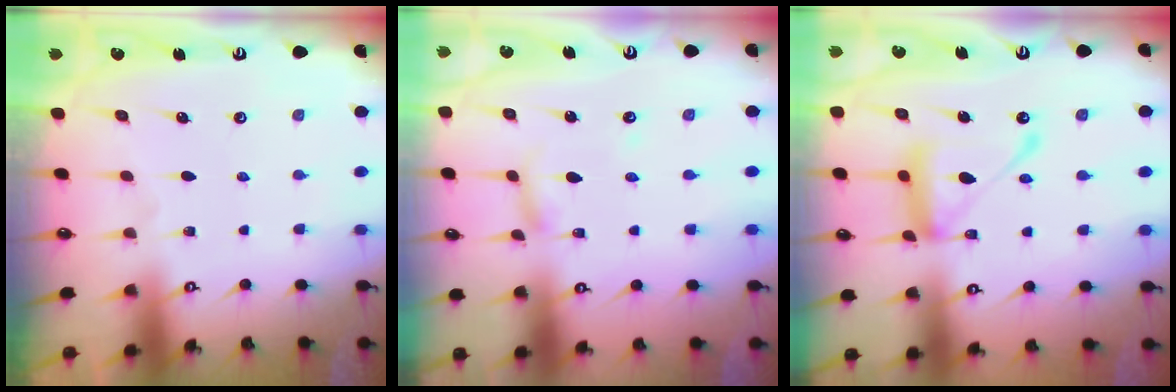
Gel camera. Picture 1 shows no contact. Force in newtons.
{"total": 4.2, "press": 4.2, "slide": 0.3}
{"total": 15.6, "press": 15.5, "slide": 1.4}